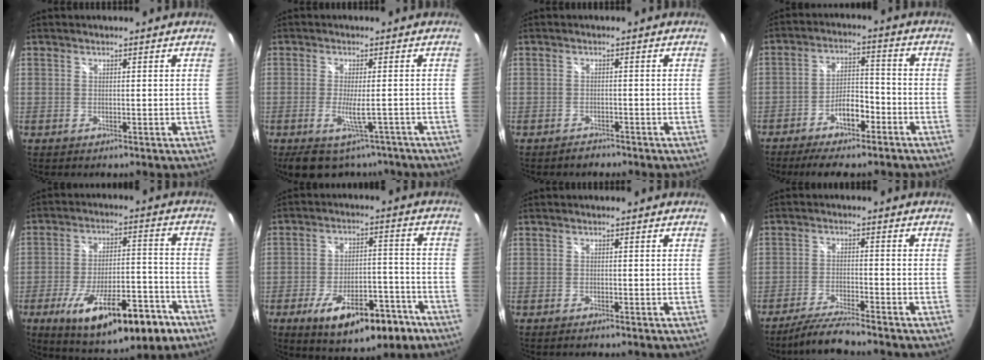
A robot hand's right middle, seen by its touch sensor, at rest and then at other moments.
{"total": 8.8, "force": [-6.7, 2.8, 5.0], "torque": [-0.090, -0.016, -0.095]}
{"total": 1.6, "force": [-1.5, 0.7, 0.2], "torque": [-0.005, 0.002, -0.022]}
{"total": 9.6, "force": [-6.6, 3.4, 6.1], "torque": [-0.122, 0.015, -0.106]}
{"total": 20.7, "force": [-11.5, 6.8, 15.9], "torque": [-0.261, -0.020, -0.160]}
{"total": 16.2, "force": [-9.5, 6.6, 11.3], "torque": [-0.190, 0.002, -0.130]}
{"total": 0.8, "force": [-0.7, 0.0, 0.3], "torque": [-0.006, -0.005, -0.015]}
{"total": 7.0, "force": [-6.3, -0.3, 3.0], "torque": [-0.078, -0.011, -0.116]}